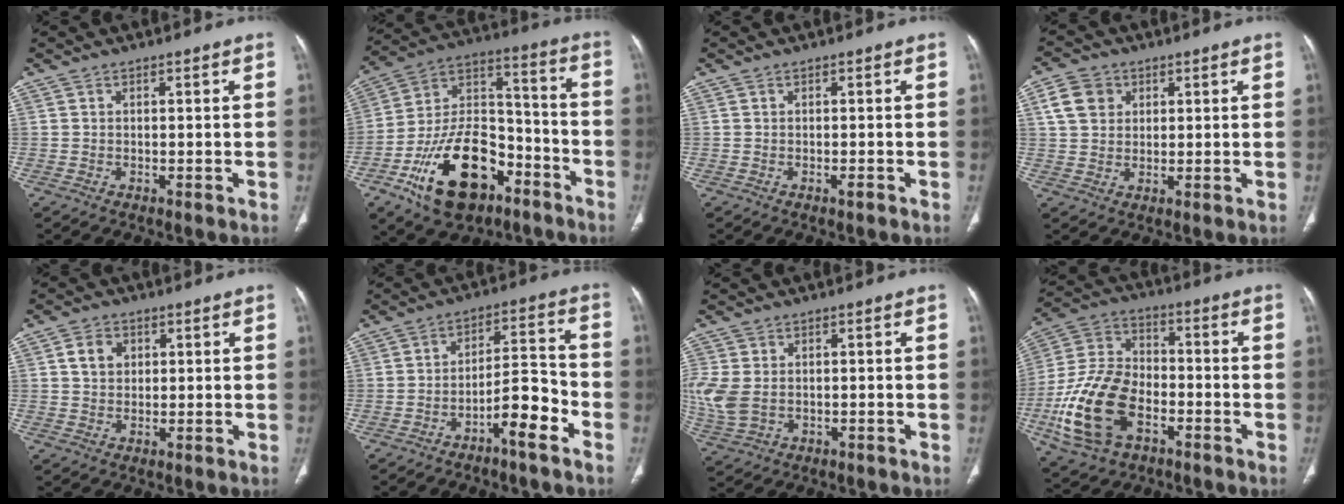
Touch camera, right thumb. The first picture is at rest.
{"total": 22.7, "force": [-11.5, 13.0, 14.7], "torque": [-0.227, 0.083, -0.190]}
{"total": 0.6, "force": [-0.3, 0.1, 0.5], "torque": [-0.010, 0.000, -0.005]}
{"total": 6.5, "force": [2.3, 5.3, 3.0], "torque": [-0.035, 0.001, 0.041]}
{"total": 4.3, "force": [1.3, 3.5, 2.1], "torque": [-0.018, 0.000, 0.021]}
{"total": 8.5, "force": [-4.8, 2.0, 6.7], "torque": [-0.103, 0.048, -0.076]}
{"total": 8.1, "force": [-0.4, 5.7, 5.8], "torque": [-0.153, 0.000, 0.004]}
{"total": 18.4, "force": [-6.5, 11.5, 12.8], "torque": [-0.253, 0.028, -0.120]}